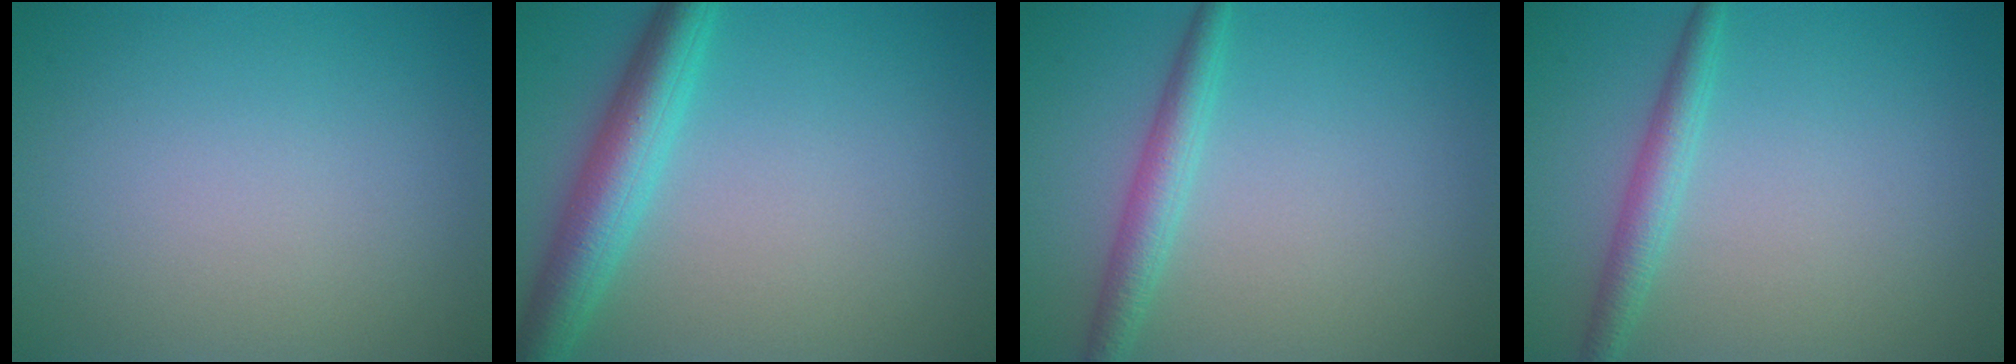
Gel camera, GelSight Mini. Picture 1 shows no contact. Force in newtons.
{"total": 5.1, "press": 5.1, "slide": 0.1}
{"total": 2.7, "press": 2.7, "slide": 0.1}
{"total": 2.3, "press": 2.3, "slide": 0.1}